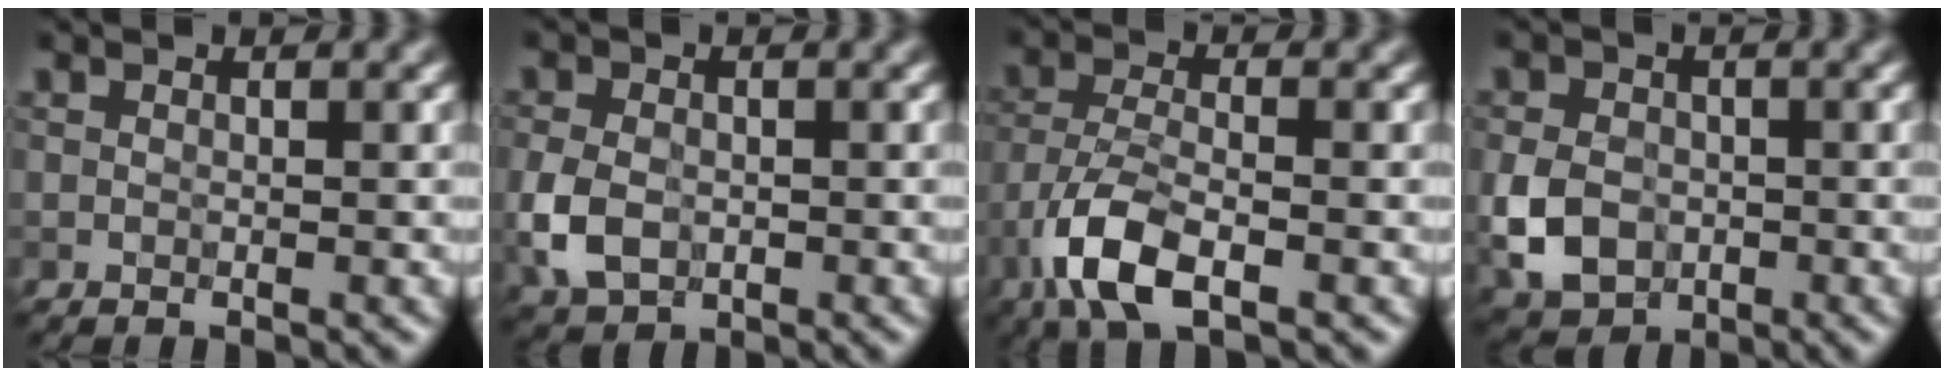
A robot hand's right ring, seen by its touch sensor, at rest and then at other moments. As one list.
[{"total": 4.3, "force": [-1.0, 3.2, 2.7], "torque": [-0.069, -0.007, -0.022]}, {"total": 6.0, "force": [-3.2, 2.2, 4.5], "torque": [-0.097, -0.004, -0.070]}, {"total": 5.2, "force": [-1.3, 4.1, 3.0], "torque": [-0.068, -0.006, -0.031]}]